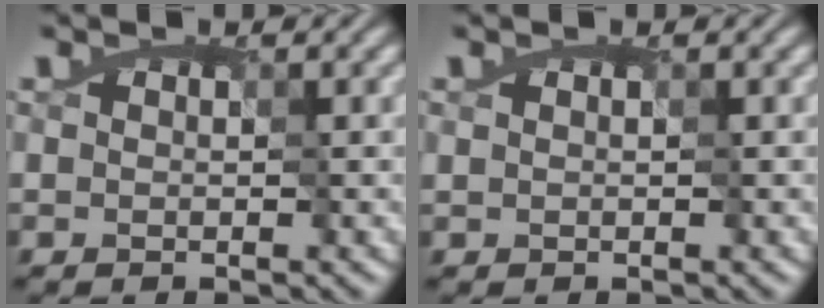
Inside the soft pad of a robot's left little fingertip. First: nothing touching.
{"total": 0.0}